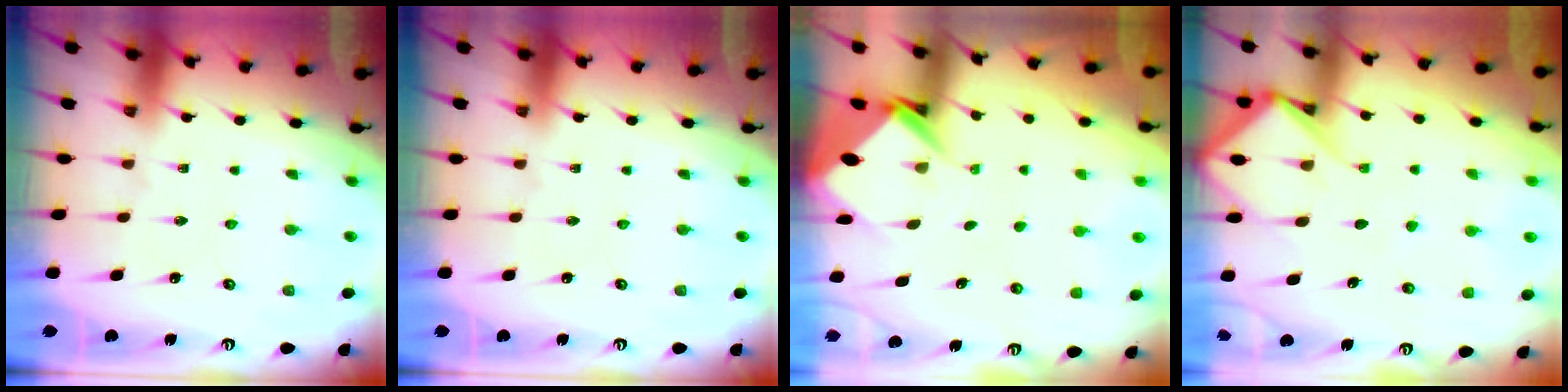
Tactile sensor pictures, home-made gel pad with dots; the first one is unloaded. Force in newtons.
{"total": 0.0}
{"total": 5.5, "press": 5.4, "slide": 0.5}
{"total": 8.9, "press": 8.8, "slide": 0.8}